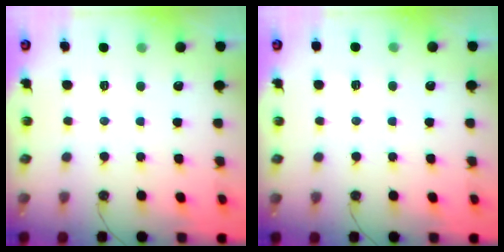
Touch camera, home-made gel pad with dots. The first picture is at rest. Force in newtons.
{"total": 2.4, "press": 2.3, "slide": 0.6}